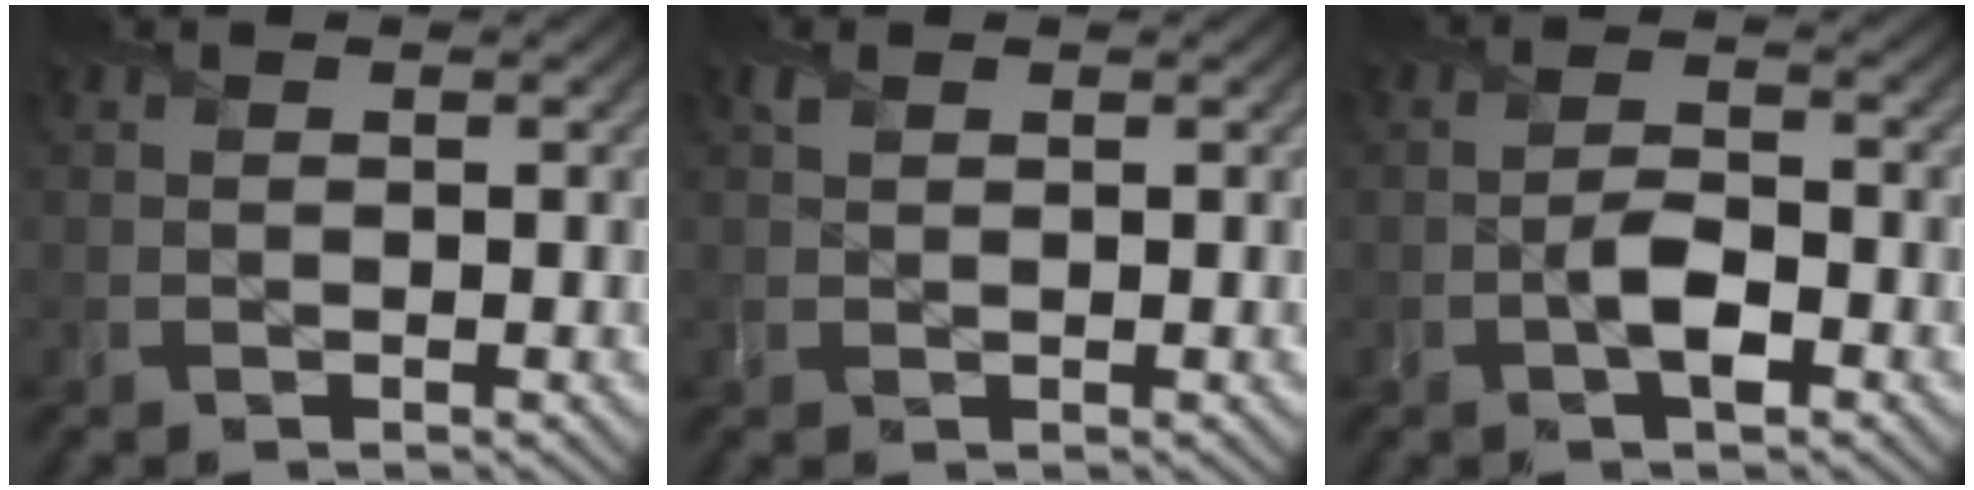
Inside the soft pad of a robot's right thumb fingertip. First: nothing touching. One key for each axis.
{"total": 0.8, "fx": 0.6, "fy": 0.5, "fz": 0.4, "tx": -0.012, "ty": 0.001, "tz": 0.012}
{"total": 3.3, "fx": -1.8, "fy": 1.3, "fz": 2.5, "tx": -0.049, "ty": -0.004, "tz": -0.037}